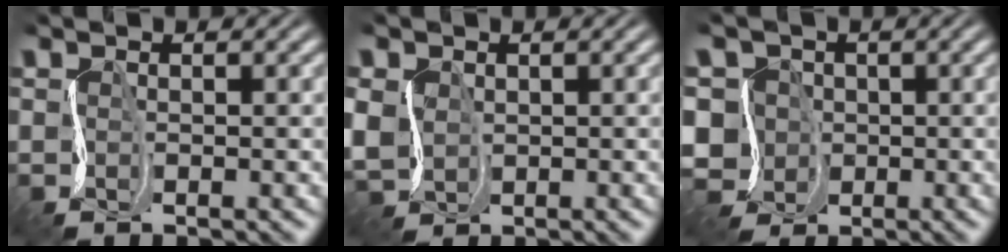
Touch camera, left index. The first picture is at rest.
{"total": 2.9, "force": [0.2, 2.6, 1.2], "torque": [-0.043, -0.002, -0.001]}
{"total": 6.2, "force": [-1.0, 5.7, 2.2], "torque": [-0.043, 0.020, -0.062]}